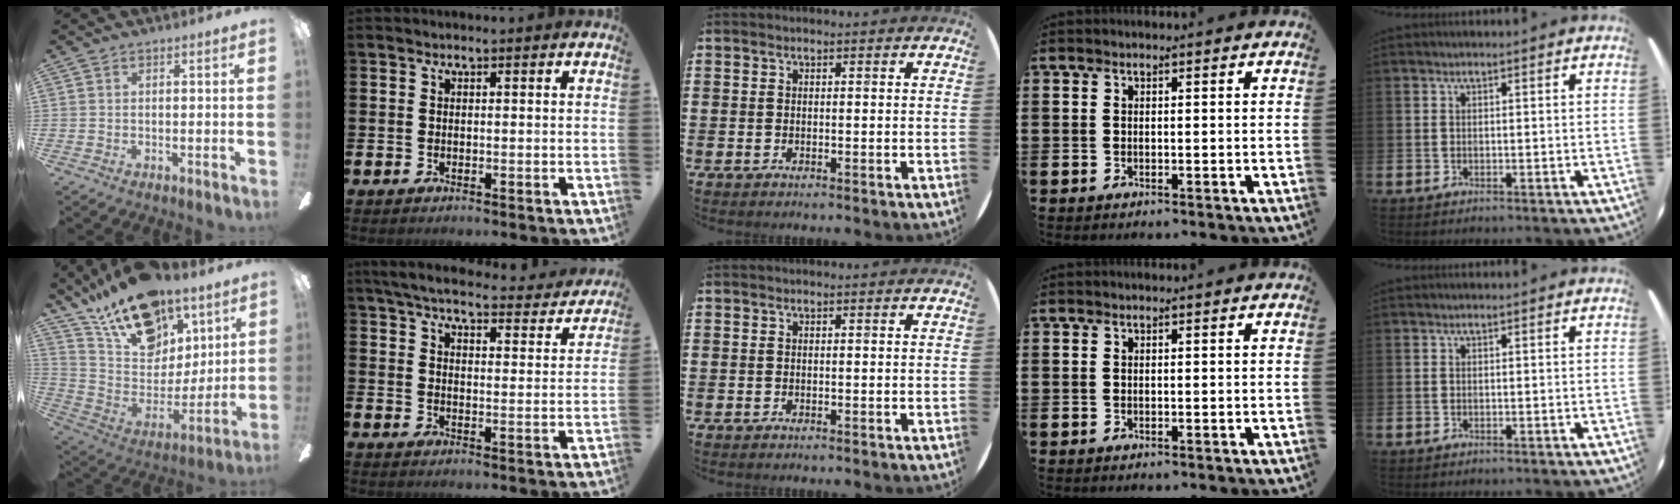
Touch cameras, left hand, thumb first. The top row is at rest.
{"thumb": {"total": 21.8, "force": [15.2, 12.2, 9.7], "torque": [-0.173, -0.094, 0.281]}, "index": {"total": 5.6, "force": [5.1, 1.1, 1.9], "torque": [-0.057, -0.034, 0.085]}}